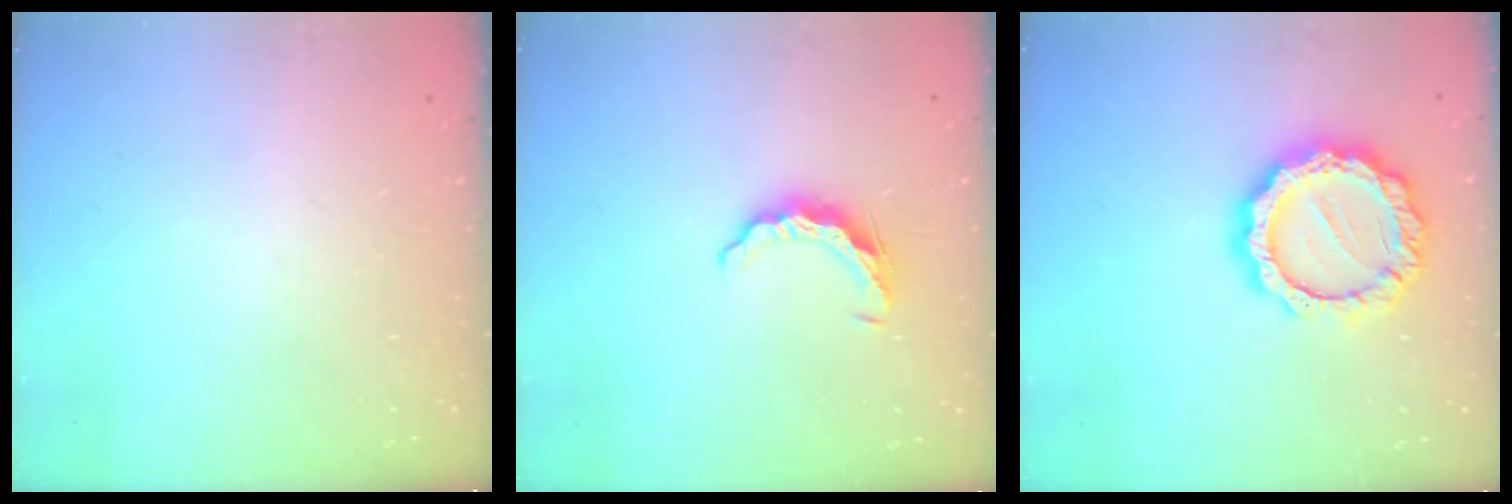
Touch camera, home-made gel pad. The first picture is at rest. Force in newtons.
{"total": 7.5, "press": 7.5, "slide": 0.5}
{"total": 13.8, "press": 13.8, "slide": 0.9}